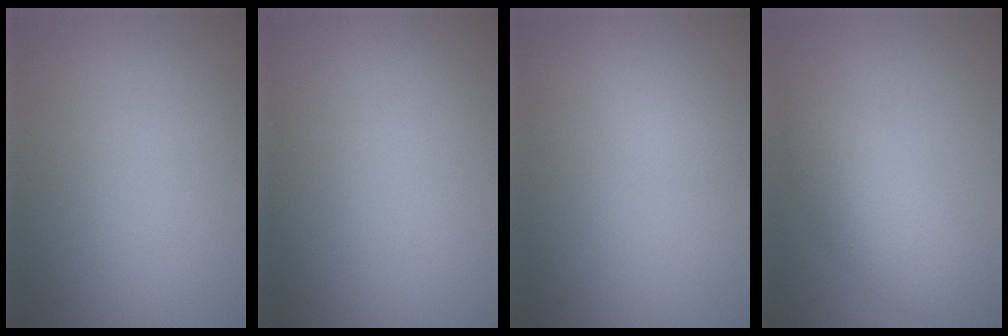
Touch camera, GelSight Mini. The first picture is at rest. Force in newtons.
{"total": 0.0}
{"total": 0.7, "press": 0.7, "slide": 0.1}
{"total": 4.2, "press": 4.2, "slide": 0.0}